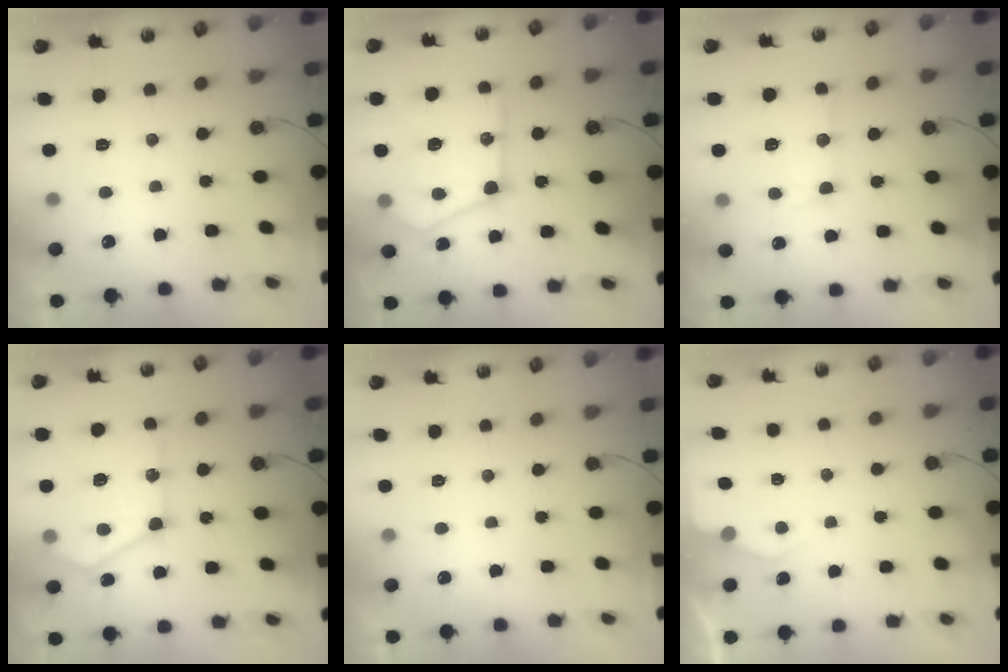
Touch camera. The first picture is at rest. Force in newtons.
{"total": 24.3, "press": 24.2, "slide": 2.5}
{"total": 12.8, "press": 12.8, "slide": 1.1}
{"total": 20.6, "press": 20.5, "slide": 2.2}
{"total": 0.0}
{"total": 4.1, "press": 4.1, "slide": 0.6}